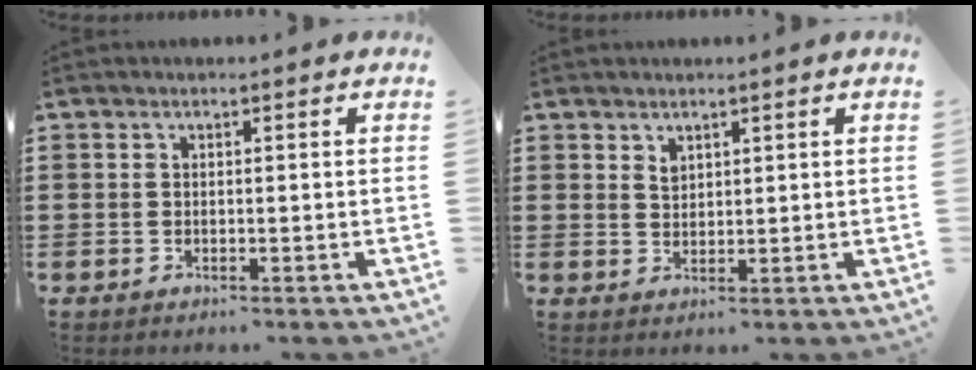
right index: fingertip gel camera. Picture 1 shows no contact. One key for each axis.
{"total": 1.6, "fx": 1.2, "fy": 0.9, "fz": 0.4, "tx": -0.009, "ty": 0.002, "tz": 0.024}